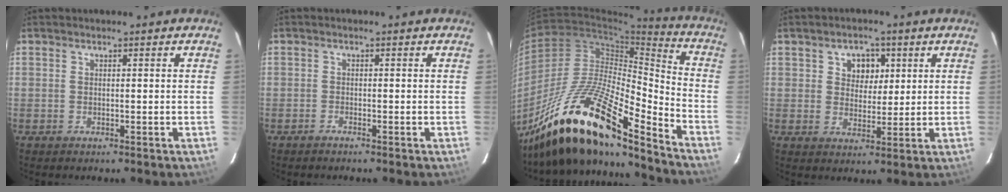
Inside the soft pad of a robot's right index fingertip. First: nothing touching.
{"total": 0.8, "force": [-0.7, 0.2, 0.2], "torque": [-0.008, 0.001, -0.018]}
{"total": 22.7, "force": [-17.1, 4.9, 14.1], "torque": [-0.254, -0.016, -0.314]}
{"total": 5.3, "force": [1.8, 4.3, 2.4], "torque": [-0.030, 0.008, 0.033]}